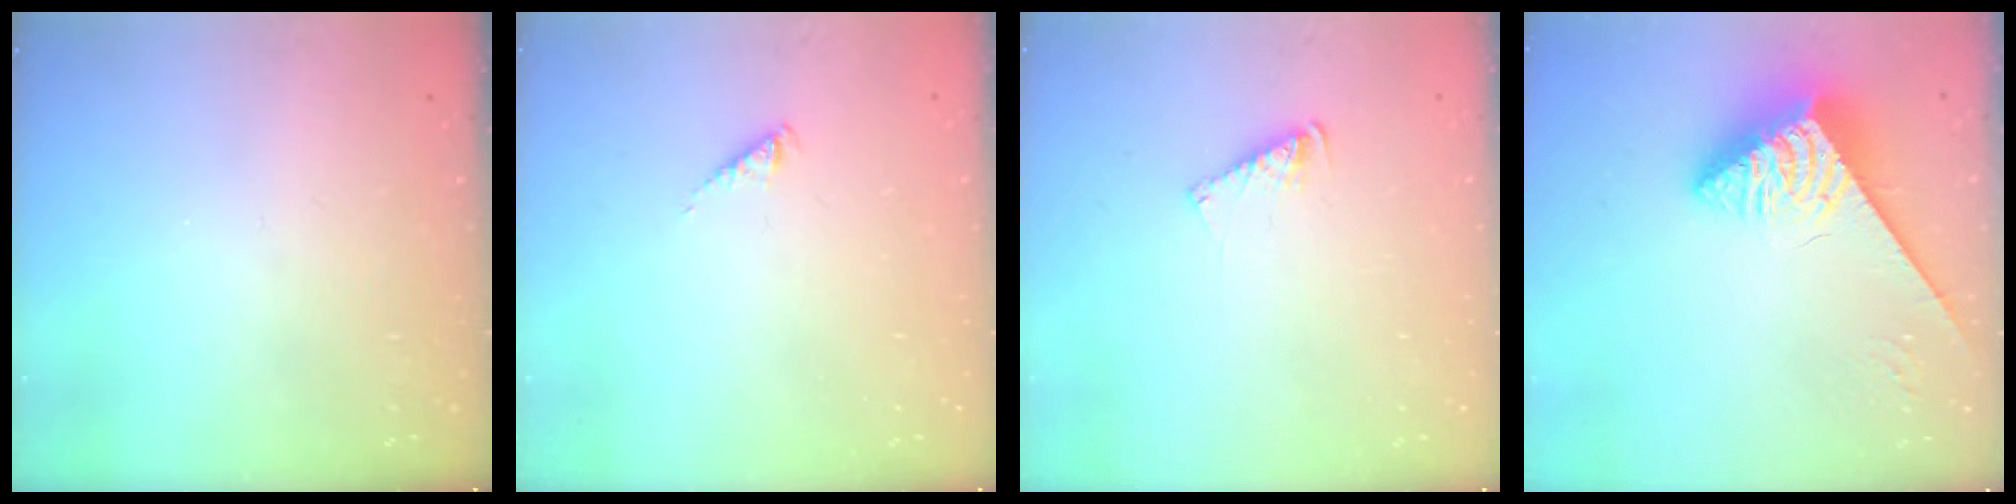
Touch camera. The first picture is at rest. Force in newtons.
{"total": 2.4, "press": 2.4, "slide": 0.3}
{"total": 5.2, "press": 5.2, "slide": 0.1}
{"total": 4.8, "press": 4.8, "slide": 0.5}